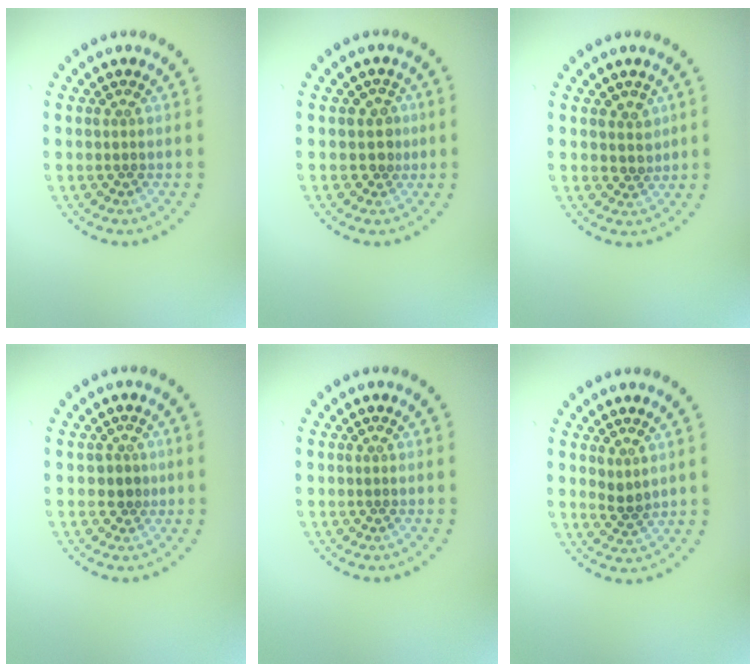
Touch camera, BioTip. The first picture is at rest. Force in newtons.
{"total": 1.8, "press": 1.4, "slide": 1.2}
{"total": 1.7, "press": 1.3, "slide": 1.1}
{"total": 1.1, "press": 0.9, "slide": 0.7}
{"total": 0.0}
{"total": 1.3, "press": 1.0, "slide": 0.9}